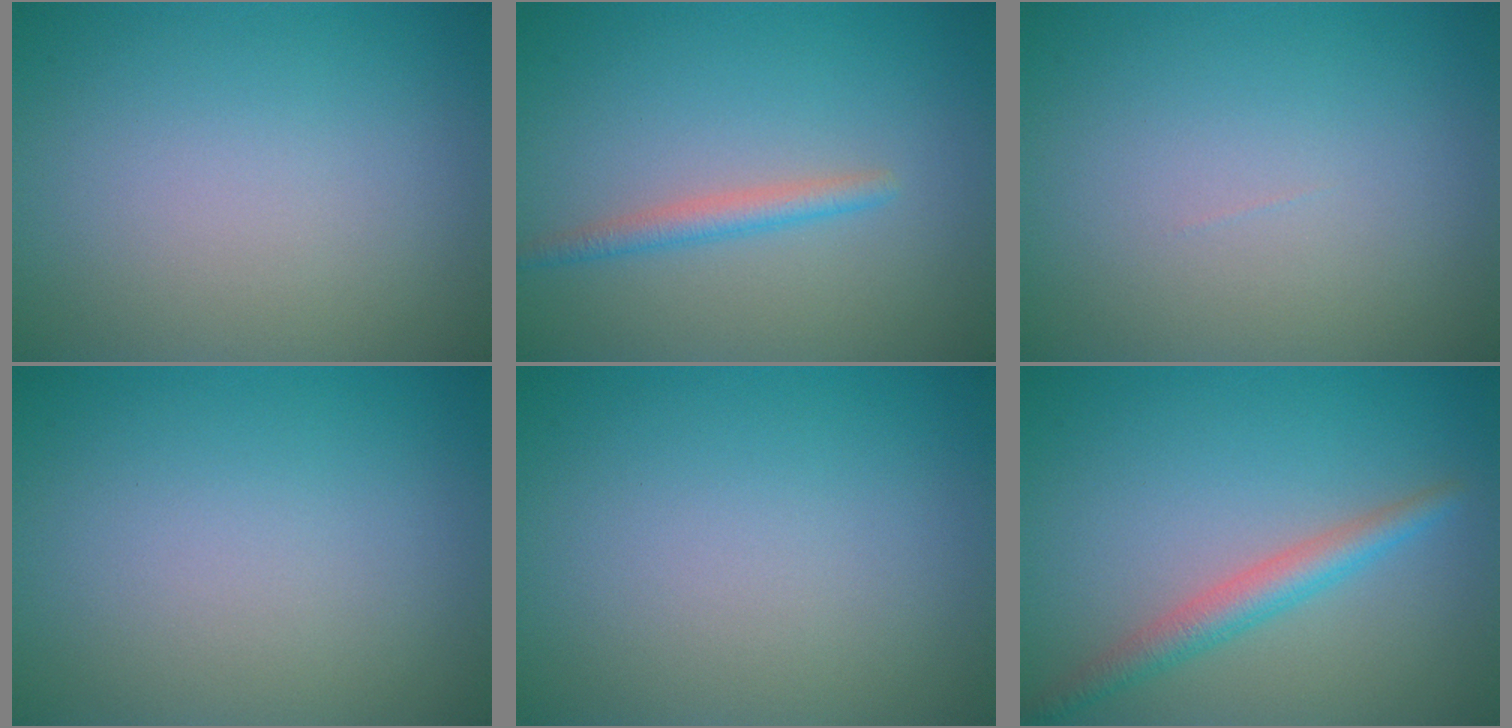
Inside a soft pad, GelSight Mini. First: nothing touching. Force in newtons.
{"total": 1.8, "press": 1.8, "slide": 0.1}
{"total": 0.0}
{"total": 0.0}
{"total": 0.0}
{"total": 2.9, "press": 2.9, "slide": 0.2}